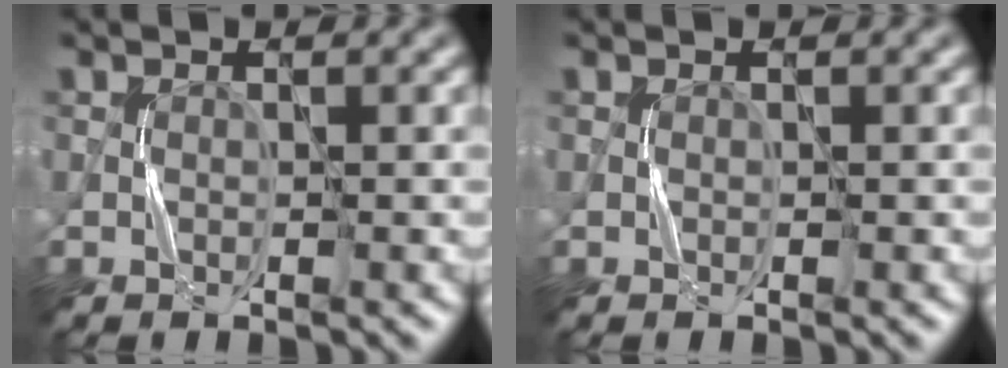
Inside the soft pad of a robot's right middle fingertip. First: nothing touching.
{"total": 0.0}